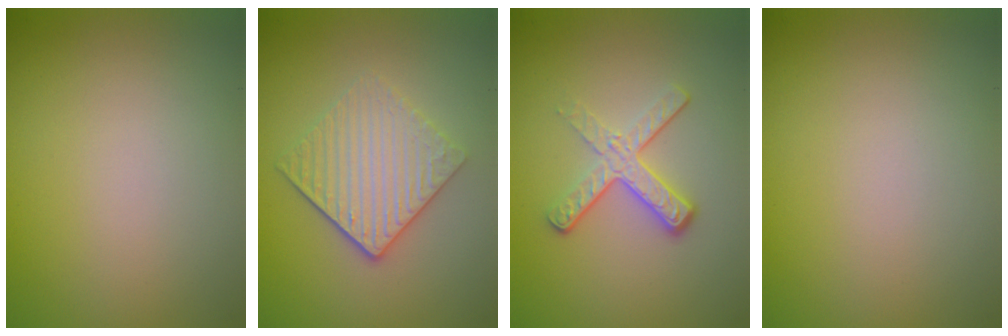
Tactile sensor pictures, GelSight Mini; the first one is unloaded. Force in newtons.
{"total": 4.1, "press": 3.4, "slide": 2.3}
{"total": 3.7, "press": 2.5, "slide": 2.7}
{"total": 0.0}